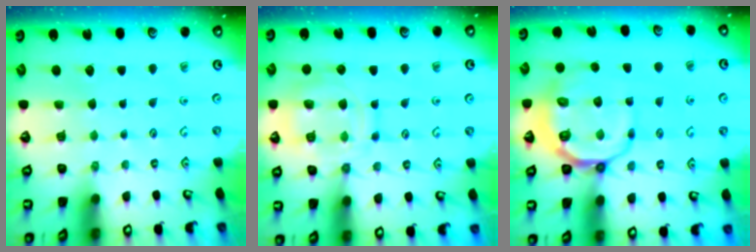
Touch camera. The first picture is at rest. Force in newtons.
{"total": 12.7, "press": 12.7, "slide": 1.0}
{"total": 9.9, "press": 9.4, "slide": 2.9}